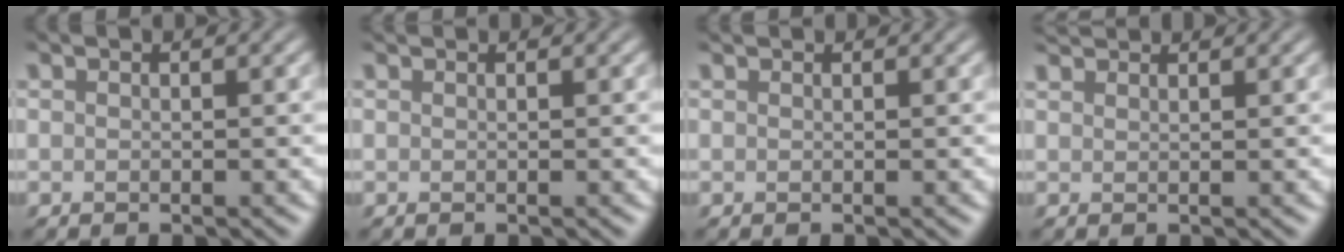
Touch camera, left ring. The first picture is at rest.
{"total": 0.6, "force": [0.6, 0.0, 0.1], "torque": [-0.010, -0.002, 0.001]}
{"total": 0.6, "force": [0.6, 0.0, 0.1], "torque": [-0.011, -0.002, 0.003]}
{"total": 2.5, "force": [2.4, 0.3, 0.6], "torque": [-0.014, 0.008, 0.030]}